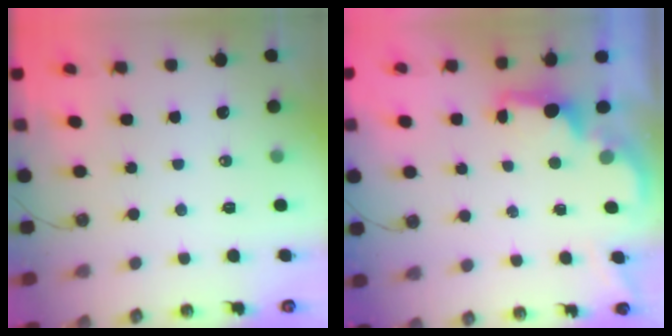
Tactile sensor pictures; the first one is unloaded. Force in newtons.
{"total": 2.0, "press": 1.8, "slide": 0.8}